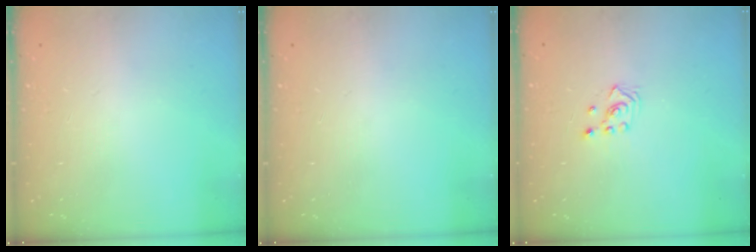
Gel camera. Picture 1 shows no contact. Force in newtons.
{"total": 0.0}
{"total": 2.5, "press": 2.3, "slide": 1.0}